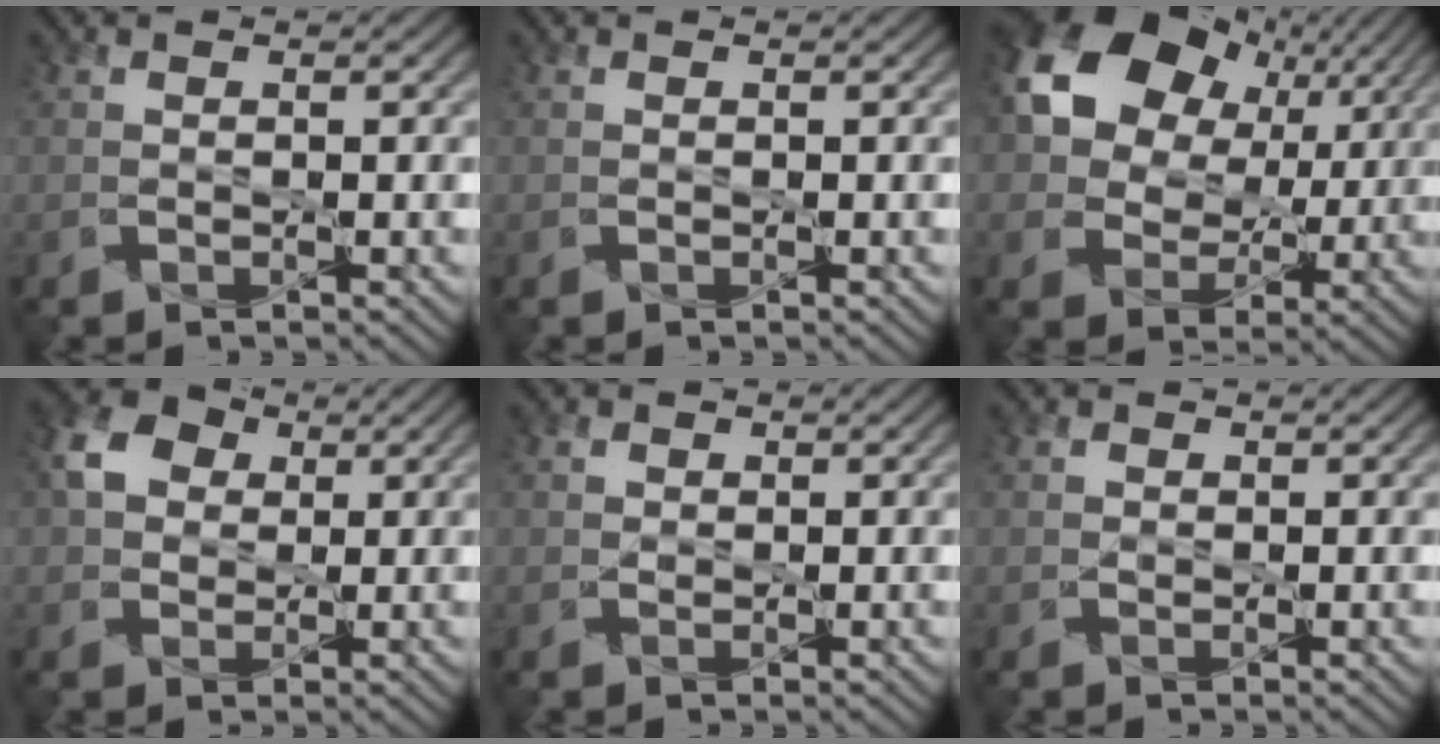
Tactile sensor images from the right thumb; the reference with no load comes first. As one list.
[{"total": 0.0}, {"total": 14.9, "force": [6.2, 10.9, 8.2], "torque": [-0.170, 0.033, 0.105]}, {"total": 5.4, "force": [1.6, 4.5, 2.5], "torque": [-0.057, 0.011, 0.024]}, {"total": 1.1, "force": [0.5, 0.9, 0.0], "torque": [0.002, 0.000, 0.009]}, {"total": 0.8, "force": [0.3, 0.7, -0.1], "torque": [0.004, 0.000, 0.004]}]